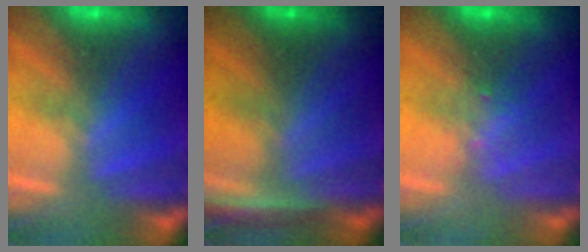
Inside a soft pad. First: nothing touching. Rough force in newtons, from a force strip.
{"total": 2.0}
{"total": 2.4}